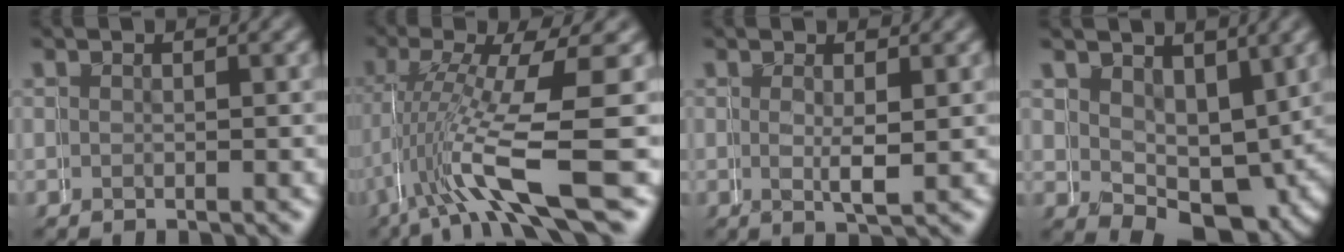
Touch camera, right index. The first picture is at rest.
{"total": 6.2, "force": [-0.6, 1.3, 6.0], "torque": [-0.119, -0.011, -0.003]}
{"total": 1.3, "force": [1.0, -0.3, 0.8], "torque": [-0.004, -0.001, 0.018]}
{"total": 4.0, "force": [1.6, 3.0, 2.2], "torque": [-0.036, -0.027, 0.035]}